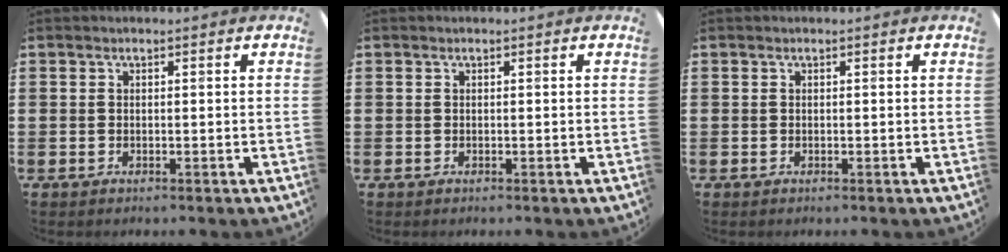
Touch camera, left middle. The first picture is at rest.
{"total": 0.0}
{"total": 0.0}